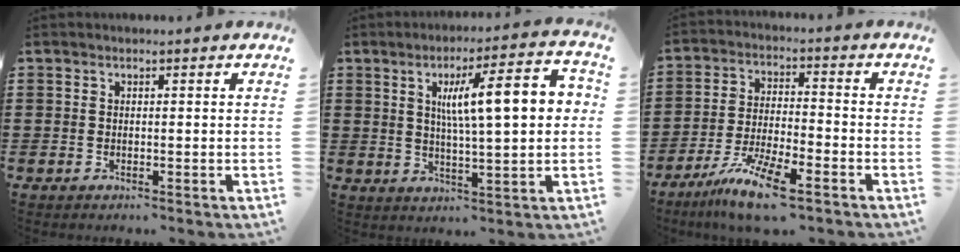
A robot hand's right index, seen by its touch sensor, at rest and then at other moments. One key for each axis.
{"total": 11.7, "fx": 2.7, "fy": 2.5, "fz": 11.1, "tx": -0.193, "ty": 0.008, "tz": 0.037}
{"total": 9.8, "fx": -7.0, "fy": 1.2, "fz": 6.8, "tx": -0.153, "ty": -0.007, "tz": -0.138}